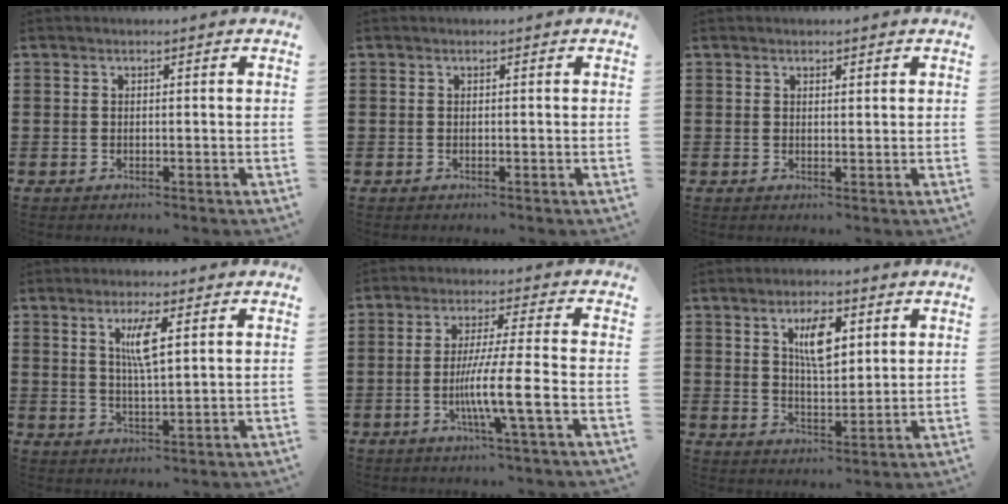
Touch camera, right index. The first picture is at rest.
{"total": 0.0}
{"total": 0.9, "force": [0.7, 0.4, 0.3], "torque": [-0.006, 0.003, 0.014]}
{"total": 4.8, "force": [1.8, 0.9, 4.3], "torque": [-0.091, 0.006, 0.027]}
{"total": 8.5, "force": [-2.5, -0.1, 8.1], "torque": [-0.147, -0.015, -0.047]}
{"total": 6.5, "force": [2.7, 2.6, 5.3], "torque": [-0.089, -0.001, 0.040]}